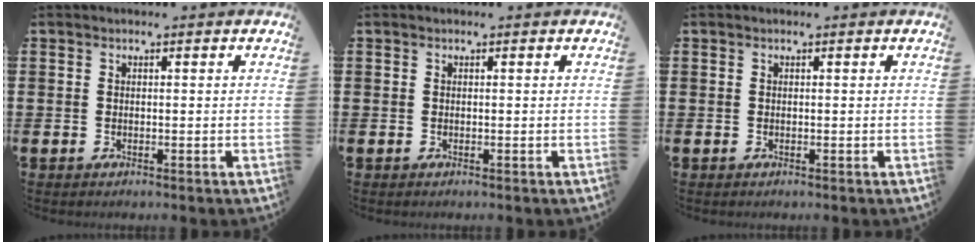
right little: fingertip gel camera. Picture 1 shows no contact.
{"total": 0.0}
{"total": 0.0}